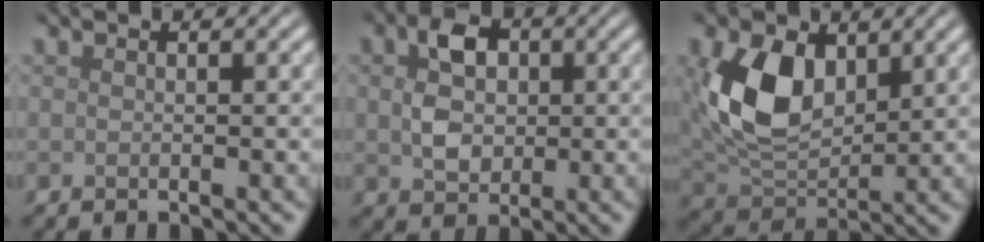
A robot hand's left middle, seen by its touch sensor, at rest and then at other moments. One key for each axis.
{"total": 4.3, "fx": 0.6, "fy": 3.2, "fz": 2.9, "tx": -0.057, "ty": 0.002, "tz": 0.006}
{"total": 7.9, "fx": 1.9, "fy": 5.0, "fz": 5.9, "tx": -0.128, "ty": -0.007, "tz": 0.040}